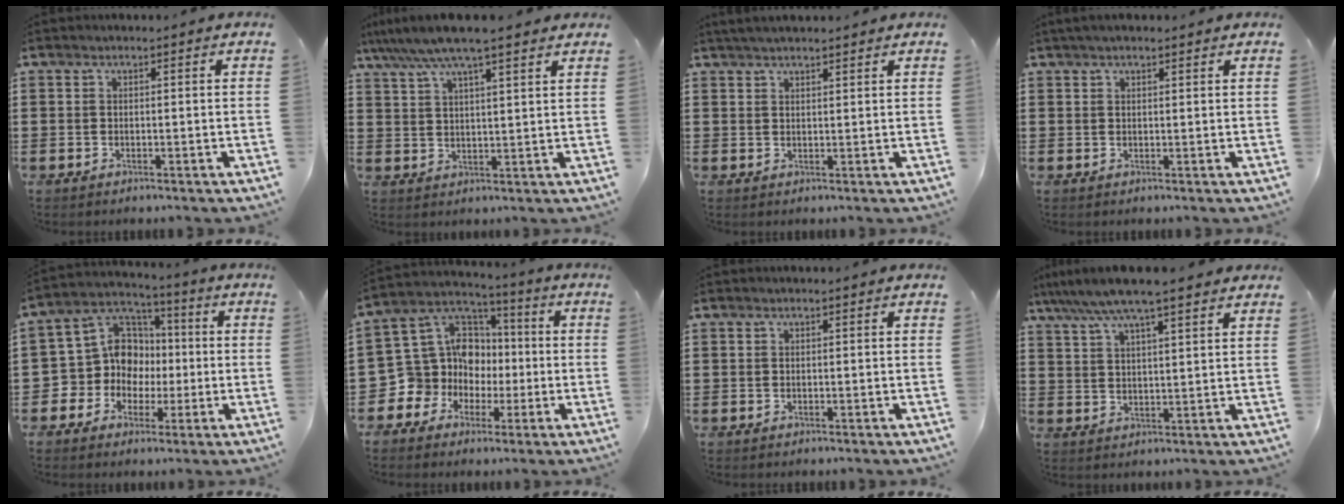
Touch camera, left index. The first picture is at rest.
{"total": 7.2, "force": [5.8, 0.5, 4.2], "torque": [-0.099, -0.016, 0.102]}
{"total": 2.1, "force": [1.9, 0.2, 0.9], "torque": [-0.021, 0.004, 0.037]}
{"total": 1.6, "force": [1.2, 0.4, 0.9], "torque": [-0.019, 0.004, 0.022]}
{"total": 9.5, "force": [-0.4, 9.0, 2.8], "torque": [-0.113, -0.003, -0.011]}
{"total": 11.1, "force": [-0.7, 10.5, 3.5], "torque": [-0.130, -0.010, -0.009]}
{"total": 0.0}
{"total": 7.0, "force": [5.7, 0.5, 4.1], "torque": [-0.095, -0.016, 0.100]}